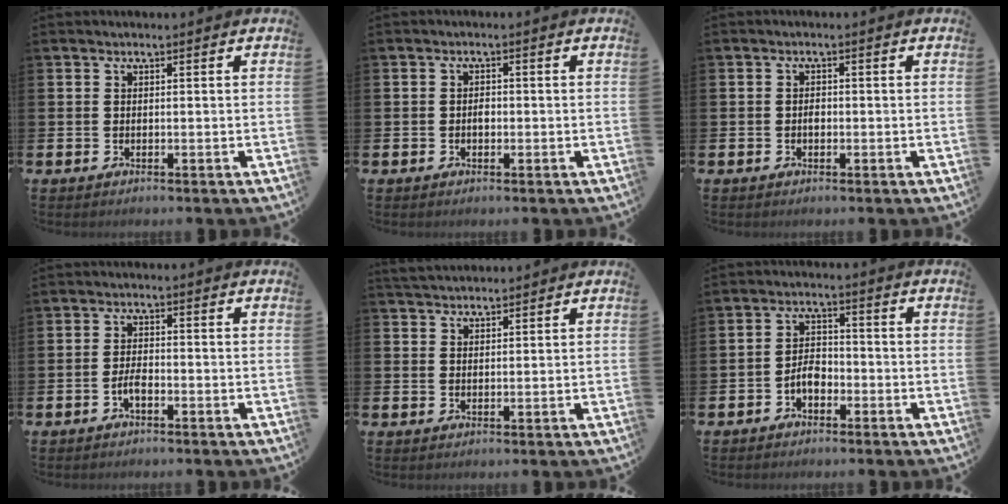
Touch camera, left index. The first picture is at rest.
{"total": 1.2, "force": [-0.3, 0.9, 0.8], "torque": [-0.010, 0.003, -0.007]}
{"total": 1.0, "force": [-0.3, 0.7, 0.7], "torque": [-0.008, 0.000, -0.007]}
{"total": 2.2, "force": [-1.0, 0.8, 1.8], "torque": [-0.028, 0.001, -0.020]}
{"total": 2.9, "force": [2.8, 0.6, 0.3], "torque": [-0.003, -0.011, 0.050]}
{"total": 3.2, "force": [-1.7, 1.9, 1.9], "torque": [-0.040, 0.010, -0.034]}